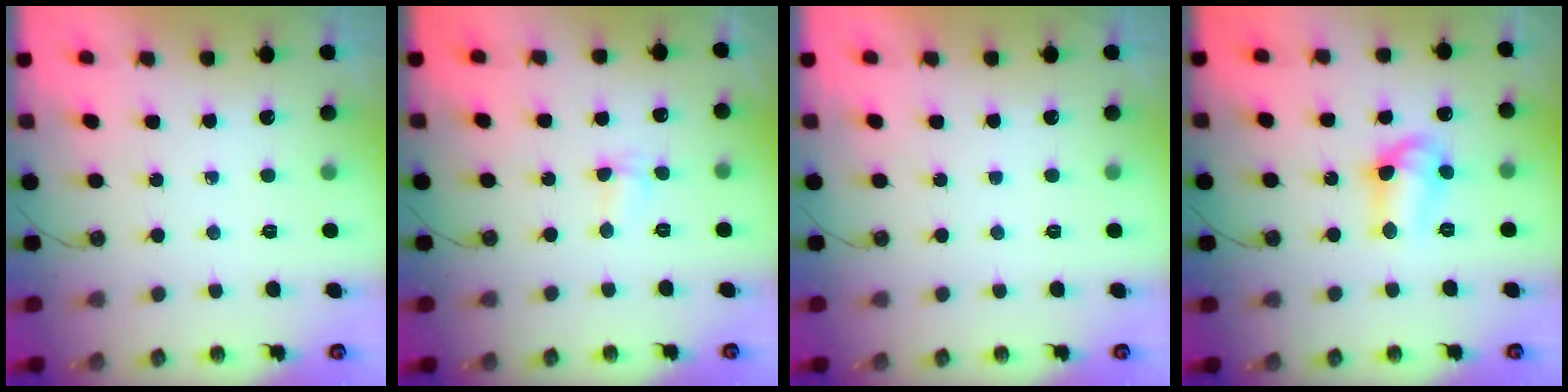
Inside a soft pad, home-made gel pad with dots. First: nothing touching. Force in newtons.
{"total": 4.3, "press": 3.0, "slide": 3.1}
{"total": 0.0}
{"total": 10.6, "press": 10.0, "slide": 3.6}